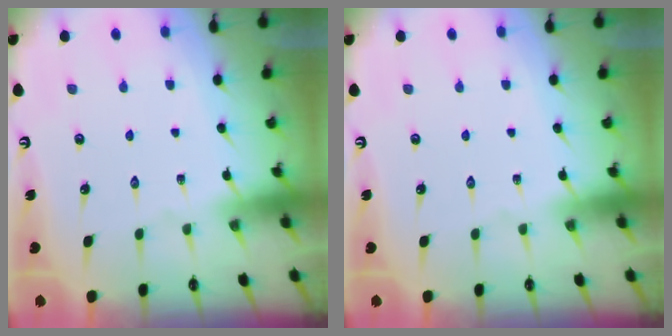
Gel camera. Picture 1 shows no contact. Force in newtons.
{"total": 0.0}